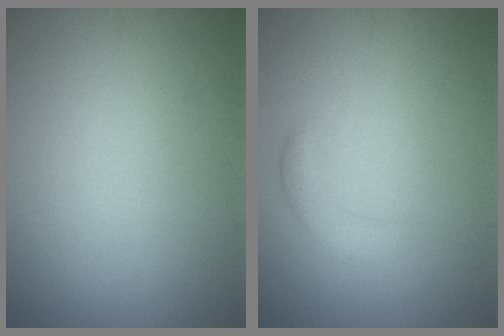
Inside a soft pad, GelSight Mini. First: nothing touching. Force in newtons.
{"total": 1.6, "press": 1.6, "slide": 0.0}